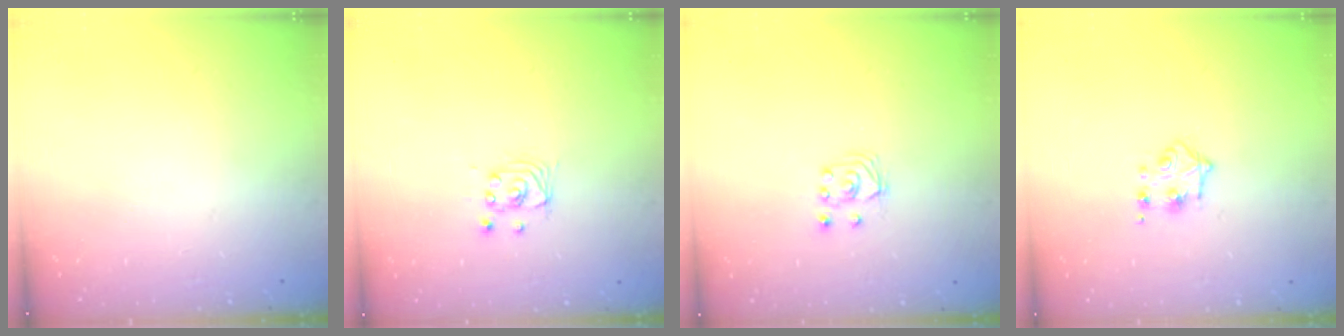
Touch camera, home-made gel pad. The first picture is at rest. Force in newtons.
{"total": 2.8, "press": 2.8, "slide": 0.2}
{"total": 3.5, "press": 3.5, "slide": 0.4}
{"total": 4.5, "press": 4.4, "slide": 0.9}